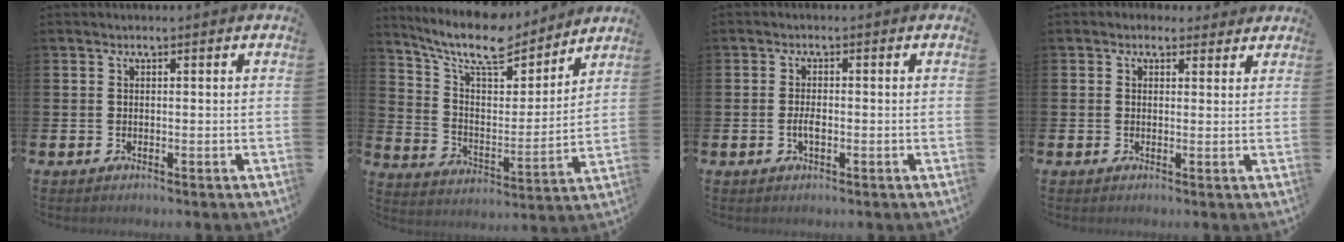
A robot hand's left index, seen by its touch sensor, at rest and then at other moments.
{"total": 10.9, "force": [9.4, 3.1, 4.6], "torque": [-0.122, -0.059, 0.162]}
{"total": 1.9, "force": [-0.5, 0.8, 1.7], "torque": [-0.023, -0.003, -0.012]}
{"total": 1.0, "force": [0.7, 0.7, 0.2], "torque": [0.002, 0.006, 0.010]}